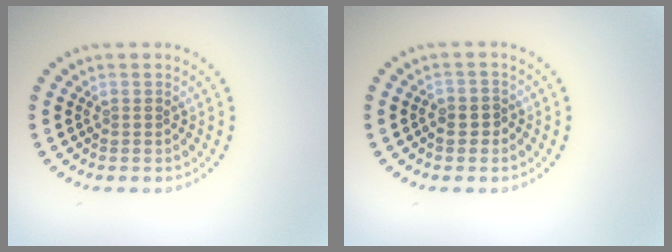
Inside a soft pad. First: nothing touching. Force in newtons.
{"total": 1.4, "press": 1.2, "slide": 0.7}